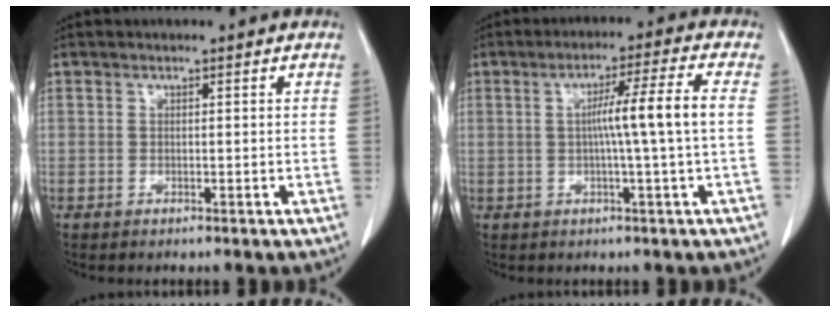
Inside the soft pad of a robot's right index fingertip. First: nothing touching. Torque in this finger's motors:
{"motor_torque": [1.06, -0.22, 0.54, 0.12]}